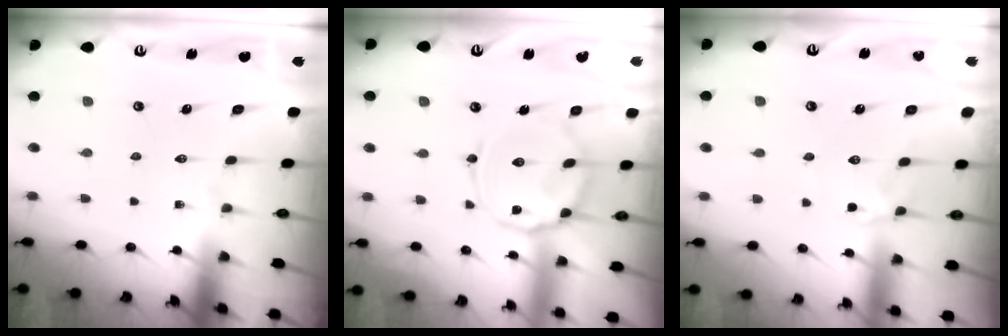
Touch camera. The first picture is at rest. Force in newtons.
{"total": 10.8, "press": 10.7, "slide": 1.0}
{"total": 1.9, "press": 1.8, "slide": 0.7}